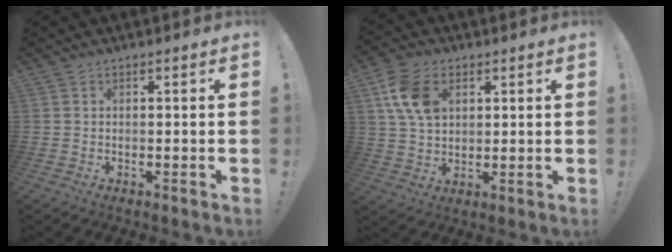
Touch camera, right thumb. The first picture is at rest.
{"total": 11.9, "force": [4.2, 8.2, 7.5], "torque": [-0.136, 0.001, 0.082]}